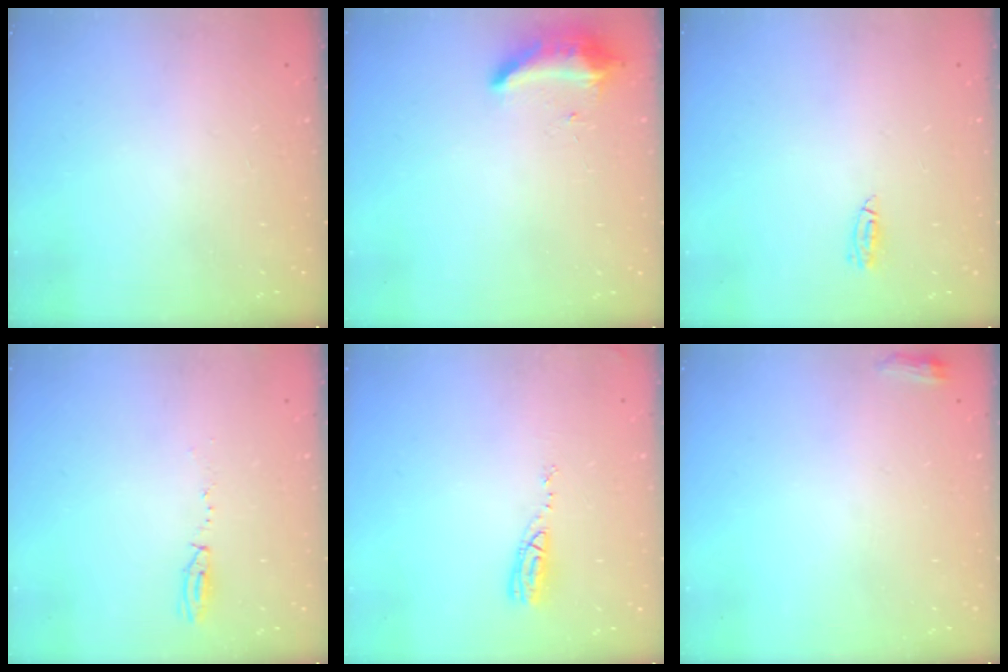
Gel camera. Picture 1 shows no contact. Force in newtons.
{"total": 9.1, "press": 8.7, "slide": 2.6}
{"total": 7.0, "press": 3.8, "slide": 5.9}
{"total": 3.6, "press": 3.5, "slide": 0.8}
{"total": 7.9, "press": 7.9, "slide": 0.8}
{"total": 3.6, "press": 3.5, "slide": 0.8}